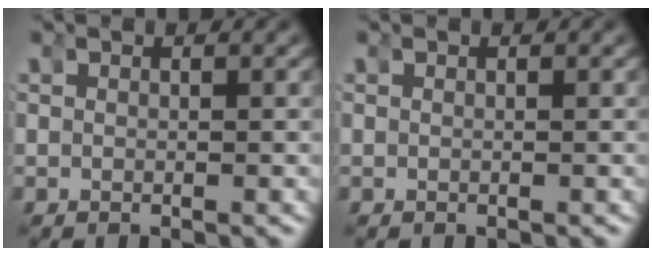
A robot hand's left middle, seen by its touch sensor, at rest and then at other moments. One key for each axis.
{"total": 0.0}